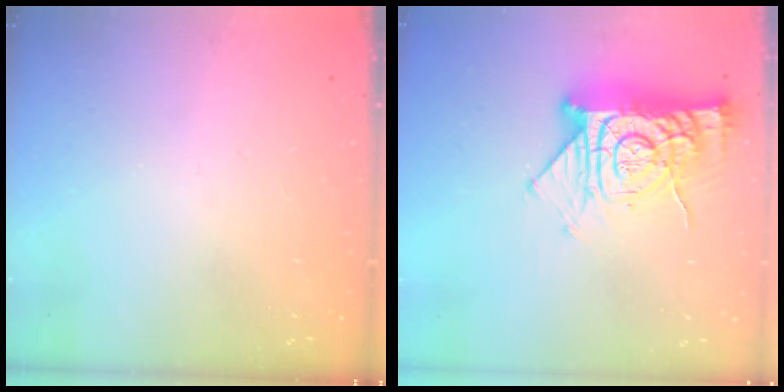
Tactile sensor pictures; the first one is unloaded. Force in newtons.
{"total": 15.5, "press": 15.5, "slide": 1.4}